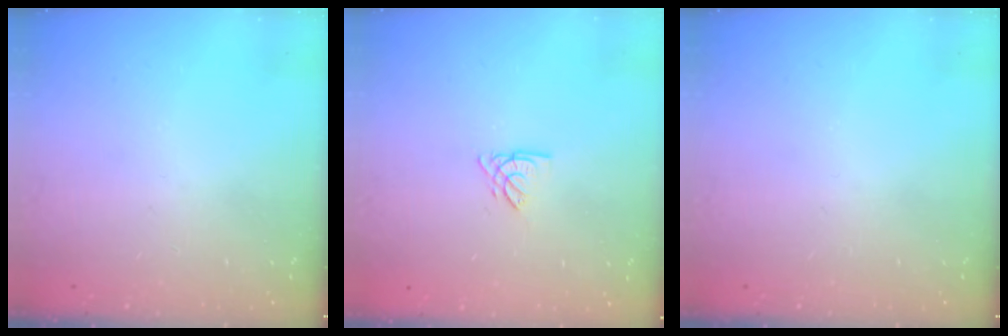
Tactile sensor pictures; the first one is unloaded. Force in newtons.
{"total": 2.7, "press": 2.7, "slide": 0.3}
{"total": 0.0}